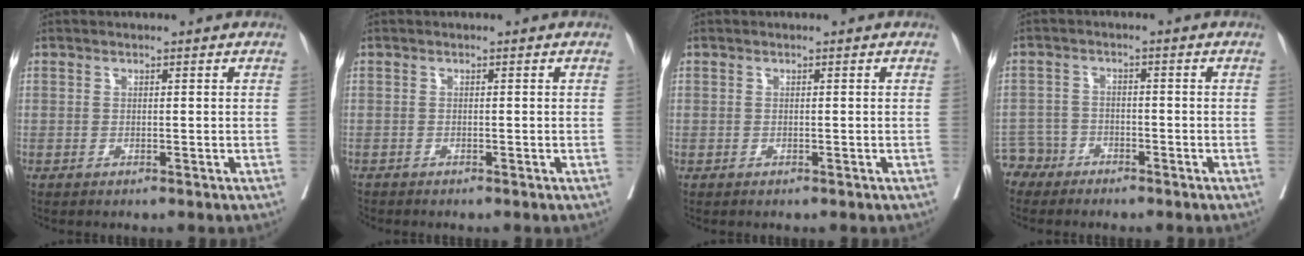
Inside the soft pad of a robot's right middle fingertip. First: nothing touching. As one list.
[{"total": 0.8, "force": [-0.8, 0.2, 0.0], "torque": [-0.006, -0.004, -0.017]}, {"total": 0.0}, {"total": 3.9, "force": [-3.1, 2.2, -0.9], "torque": [0.013, 0.005, -0.063]}]